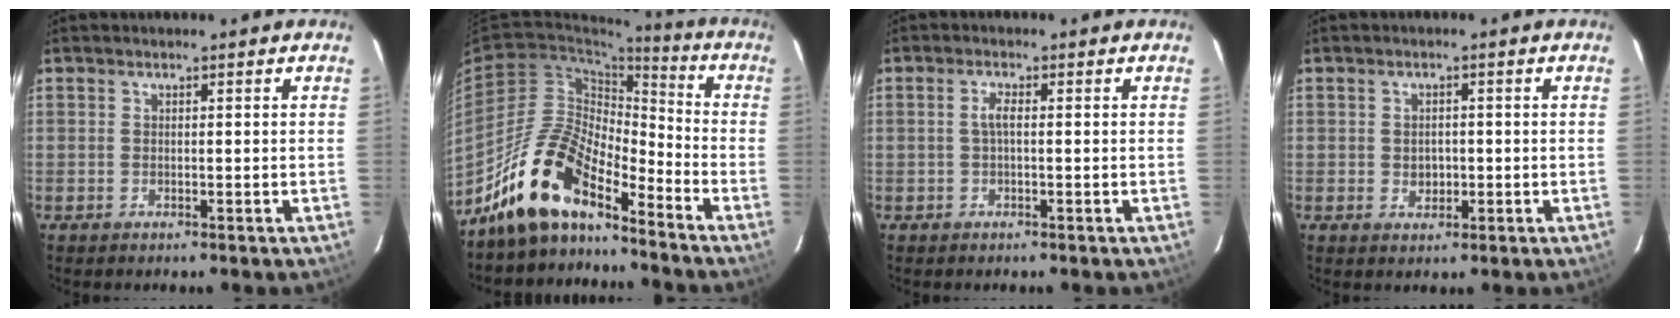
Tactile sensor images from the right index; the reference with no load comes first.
{"total": 14.2, "force": [-11.6, 4.6, 6.9], "torque": [-0.129, 0.013, -0.226]}
{"total": 1.7, "force": [-0.1, 0.3, 1.7], "torque": [-0.035, 0.004, -0.003]}
{"total": 2.7, "force": [-0.3, 2.2, 1.6], "torque": [-0.025, 0.003, -0.002]}